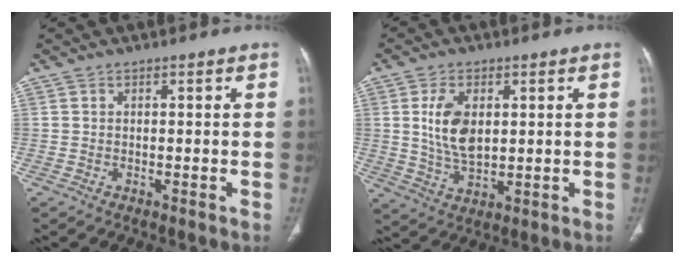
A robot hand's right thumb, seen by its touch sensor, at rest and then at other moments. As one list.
[{"total": 8.9, "force": [1.6, 5.0, 7.1], "torque": [-0.130, -0.011, 0.040]}]